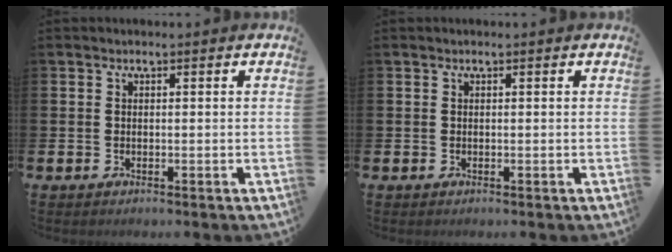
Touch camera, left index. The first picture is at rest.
{"total": 0.0}